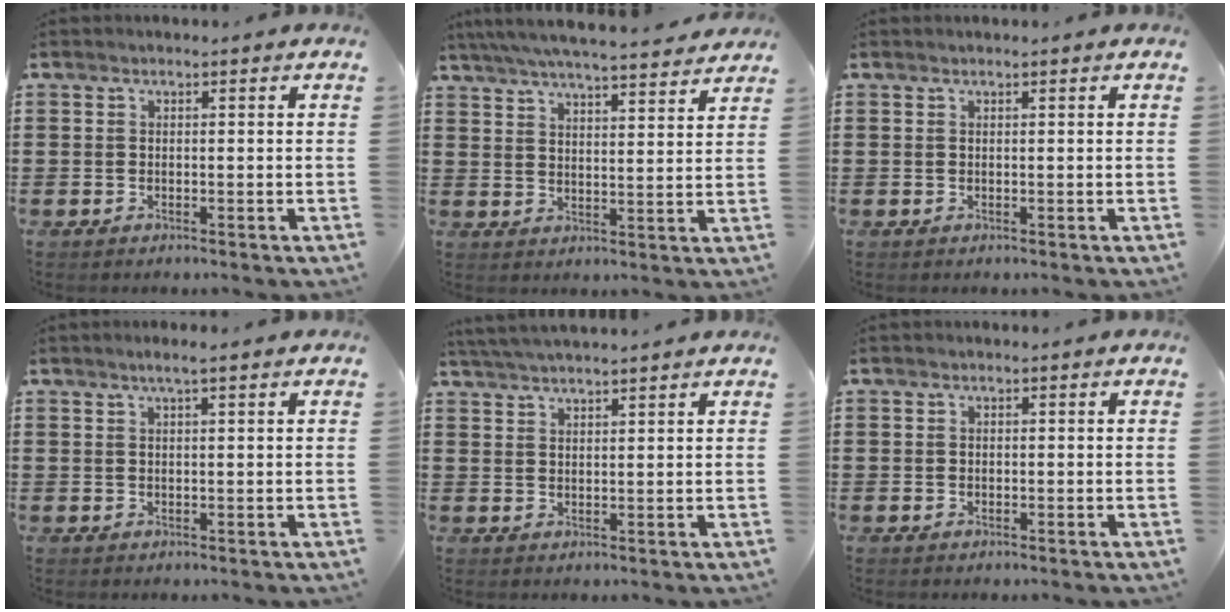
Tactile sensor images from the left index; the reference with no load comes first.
{"total": 6.1, "force": [5.8, -0.3, 2.0], "torque": [-0.060, -0.034, 0.100]}
{"total": 0.0}
{"total": 1.7, "force": [1.0, -0.1, 1.3], "torque": [-0.026, 0.000, 0.018]}
{"total": 3.2, "force": [3.0, -0.6, 0.6], "torque": [-0.022, -0.007, 0.057]}
{"total": 0.0}